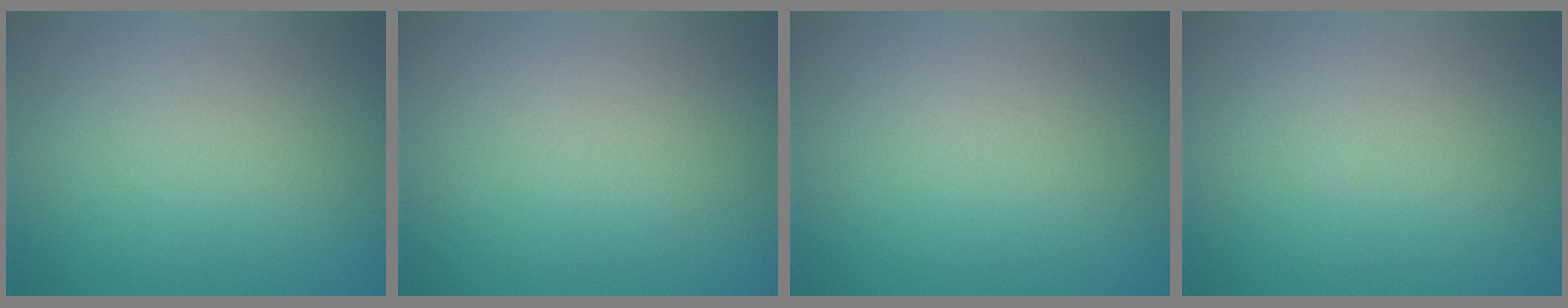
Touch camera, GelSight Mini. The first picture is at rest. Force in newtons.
{"total": 0.0}
{"total": 0.0}
{"total": 0.0}